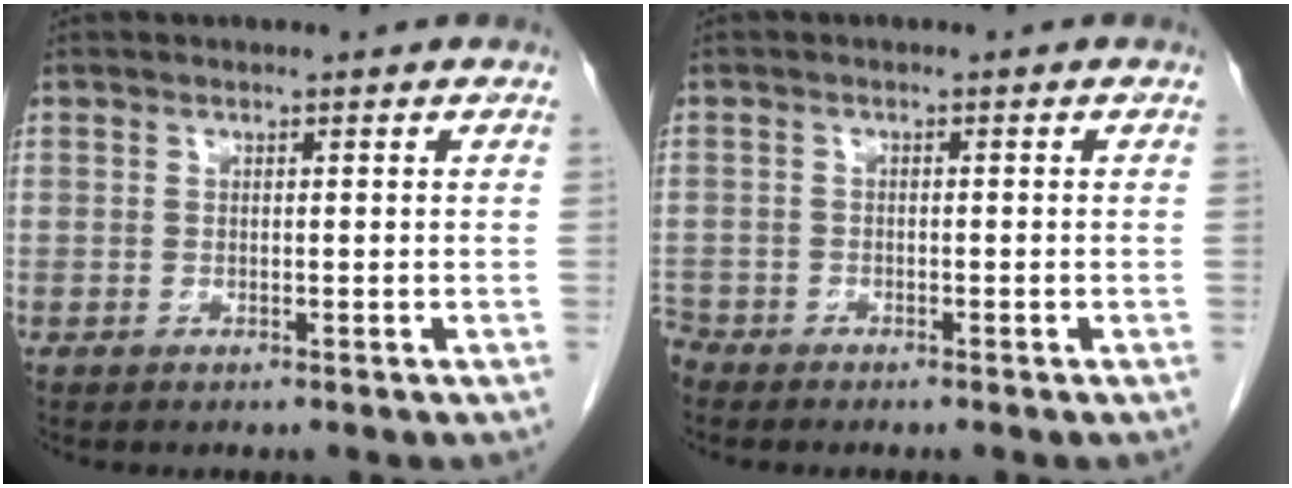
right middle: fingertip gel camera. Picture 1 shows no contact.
{"total": 2.3, "force": [-2.2, 0.8, 0.0], "torque": [-0.003, -0.003, -0.042]}